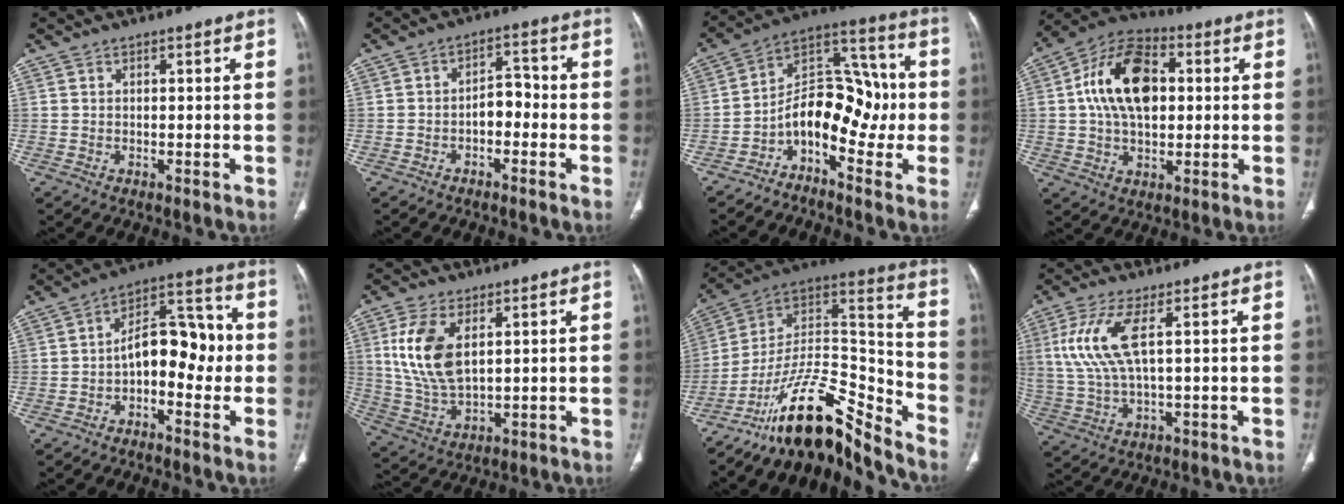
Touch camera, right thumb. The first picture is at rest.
{"total": 4.7, "force": [-1.7, 3.0, 3.2], "torque": [-0.031, 0.033, -0.033]}
{"total": 13.3, "force": [-3.8, 8.0, 10.0], "torque": [-0.118, 0.080, -0.074]}
{"total": 16.8, "force": [2.4, 10.5, 12.9], "torque": [-0.209, 0.019, 0.035]}
{"total": 11.7, "force": [-1.9, 6.6, 9.5], "torque": [-0.112, 0.049, -0.040]}
{"total": 12.3, "force": [3.6, 6.5, 9.8], "torque": [-0.201, -0.013, 0.080]}
{"total": 18.9, "force": [-15.8, 4.5, 9.4], "torque": [-0.120, 0.136, -0.276]}
{"total": 10.5, "force": [2.9, 3.1, 9.6], "torque": [-0.249, -0.003, 0.065]}